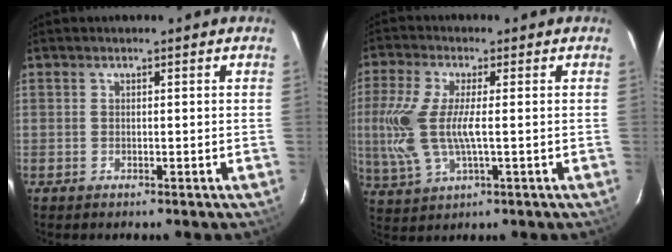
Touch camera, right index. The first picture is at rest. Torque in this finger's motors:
{"motor_torque": [1.01, -0.49, 0.81, 0.21]}